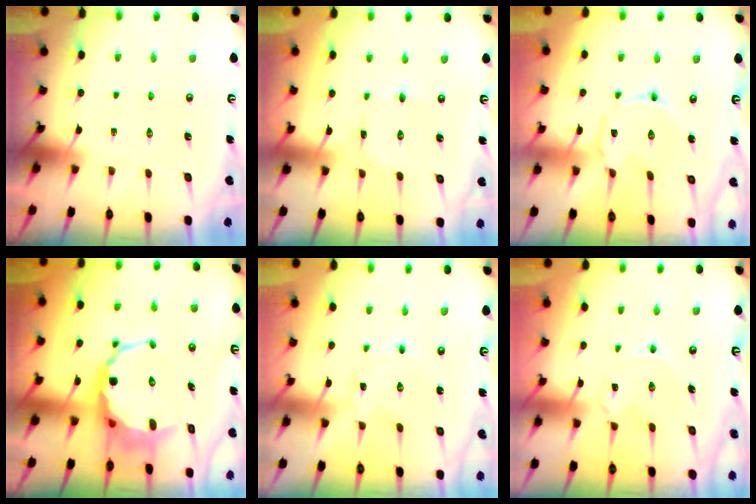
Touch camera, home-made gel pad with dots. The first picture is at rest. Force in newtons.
{"total": 1.5, "press": 1.5, "slide": 0.1}
{"total": 5.3, "press": 5.2, "slide": 0.2}
{"total": 8.5, "press": 8.3, "slide": 1.9}
{"total": 1.4, "press": 1.4, "slide": 0.1}
{"total": 1.4, "press": 1.3, "slide": 0.1}